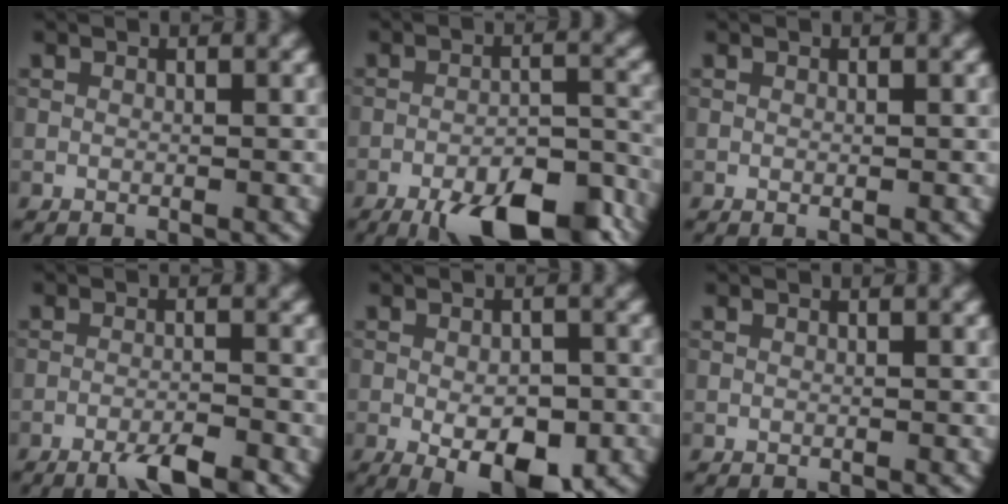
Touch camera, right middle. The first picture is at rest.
{"total": 11.5, "force": [-8.1, 3.9, 7.1], "torque": [-0.107, -0.020, -0.112]}
{"total": 0.0}
{"total": 3.6, "force": [-2.6, 0.4, 2.5], "torque": [-0.047, 0.000, -0.048]}
{"total": 6.9, "force": [-2.7, 2.9, 5.6], "torque": [-0.084, -0.008, -0.037]}
{"total": 0.0}